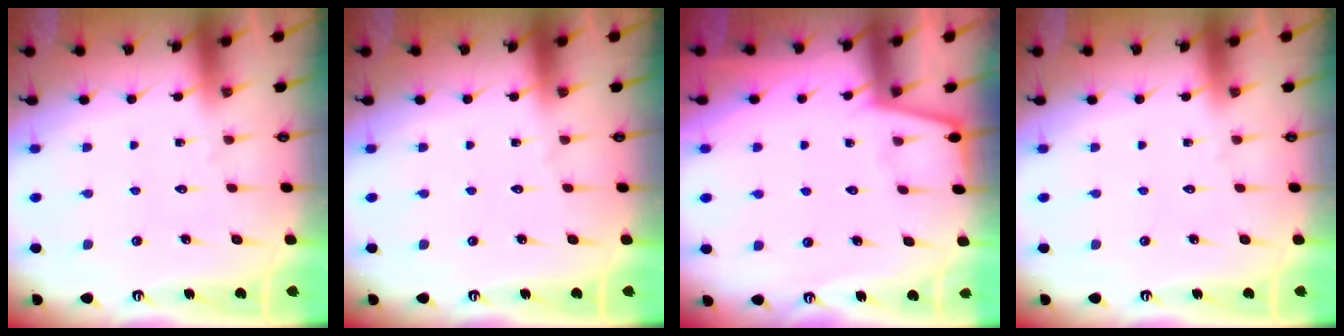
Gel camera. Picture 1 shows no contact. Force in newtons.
{"total": 0.0}
{"total": 1.7, "press": 1.6, "slide": 0.3}
{"total": 0.0}